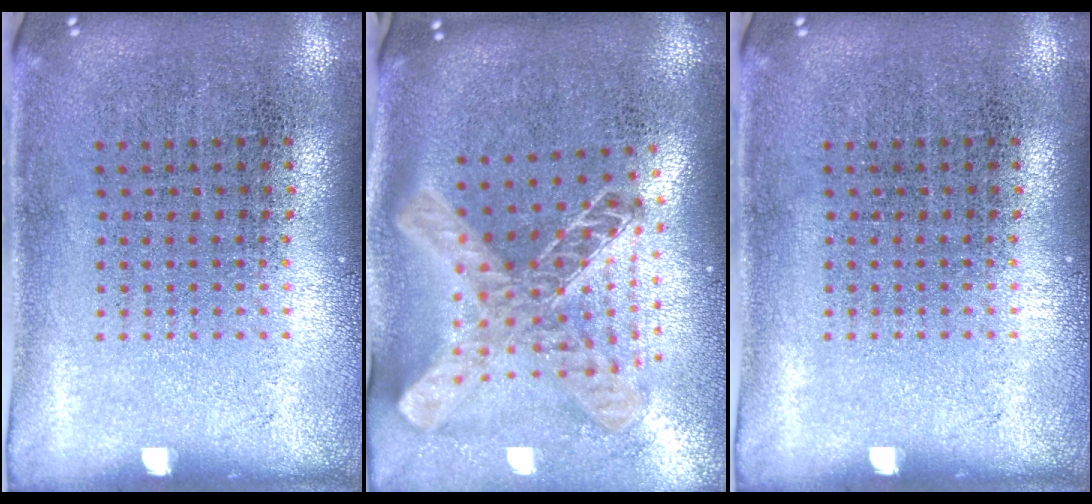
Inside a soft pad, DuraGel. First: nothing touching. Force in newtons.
{"total": 2.1, "press": 1.7, "slide": 1.2}
{"total": 0.0}